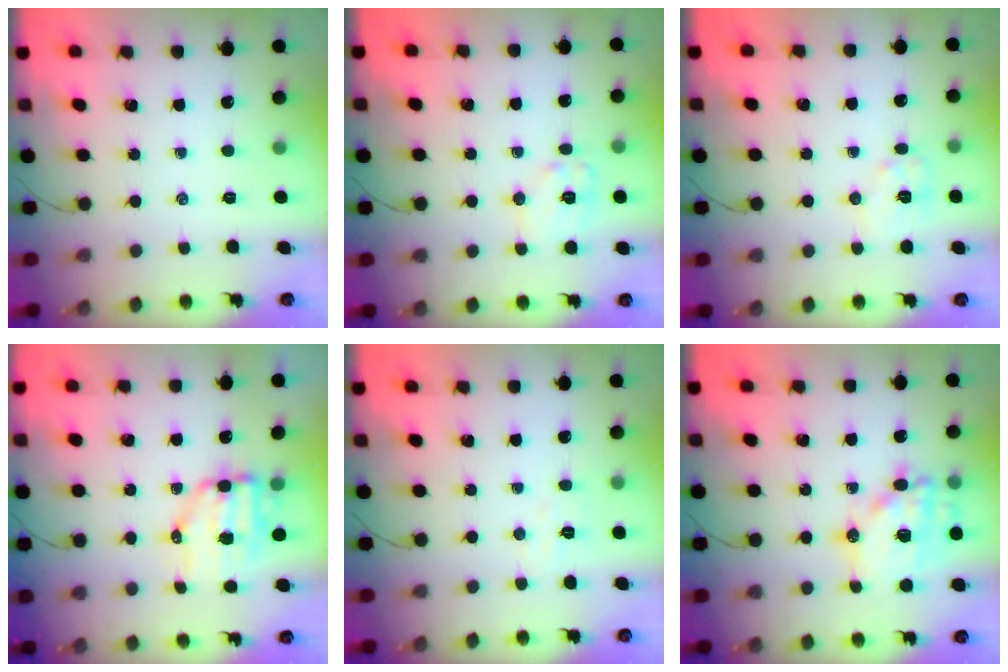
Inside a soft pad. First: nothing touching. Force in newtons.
{"total": 8.8, "press": 8.7, "slide": 0.5}
{"total": 7.1, "press": 7.1, "slide": 0.5}
{"total": 8.0, "press": 7.8, "slide": 1.8}
{"total": 3.2, "press": 3.1, "slide": 0.8}
{"total": 16.0, "press": 15.8, "slide": 2.9}